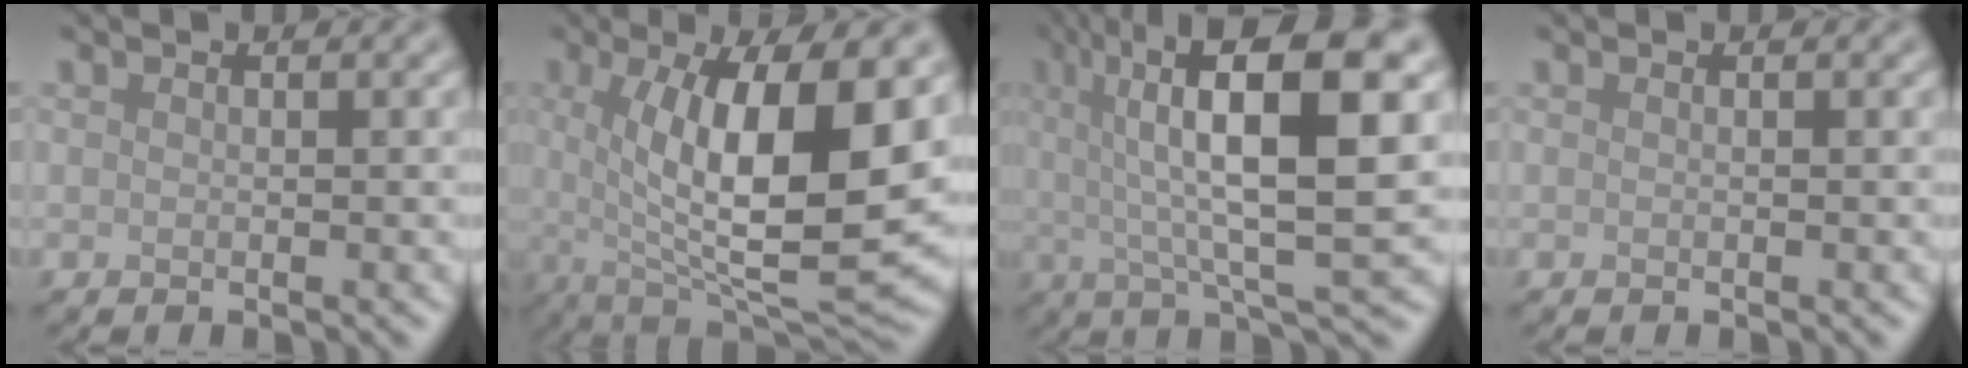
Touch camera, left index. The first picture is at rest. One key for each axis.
{"total": 12.9, "fx": 1.3, "fy": 4.0, "fz": 12.2, "tx": -0.179, "ty": -0.008, "tz": 0.021}
{"total": 12.6, "fx": 3.8, "fy": 3.1, "fz": 11.6, "tx": -0.175, "ty": 0.015, "tz": 0.063}
{"total": 0.0}